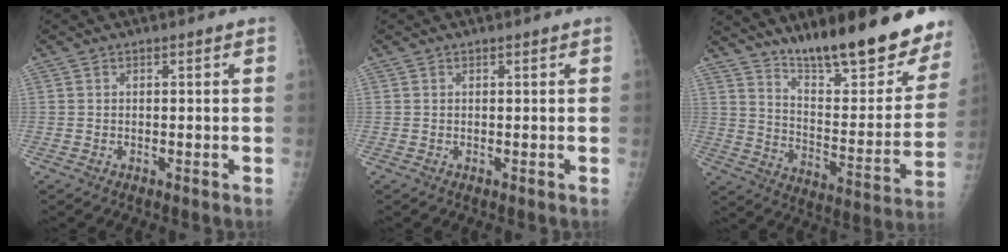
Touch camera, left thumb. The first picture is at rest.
{"total": 0.0}
{"total": 24.5, "force": [18.6, 5.6, 15.0], "torque": [-0.179, -0.106, 0.273]}